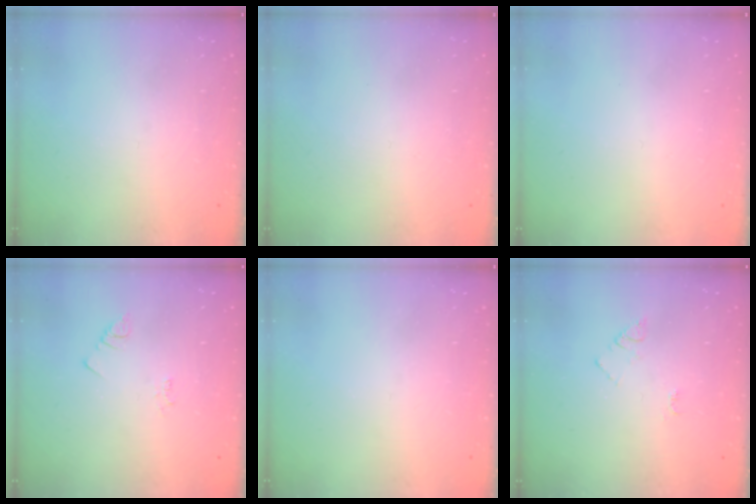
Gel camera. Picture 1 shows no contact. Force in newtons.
{"total": 1.6, "press": 1.6, "slide": 0.1}
{"total": 1.7, "press": 1.7, "slide": 0.1}
{"total": 2.2, "press": 2.1, "slide": 0.4}
{"total": 0.0}
{"total": 4.4, "press": 4.4, "slide": 0.5}